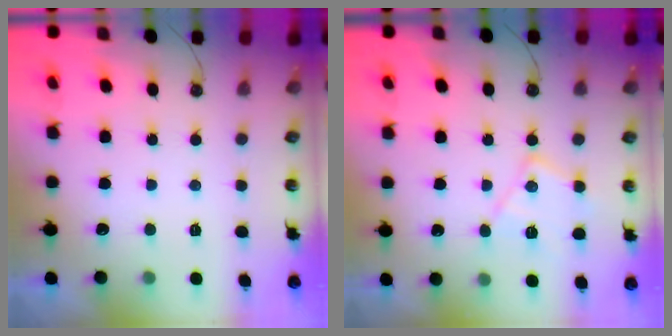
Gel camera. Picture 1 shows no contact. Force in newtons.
{"total": 13.1, "press": 13.1, "slide": 0.8}